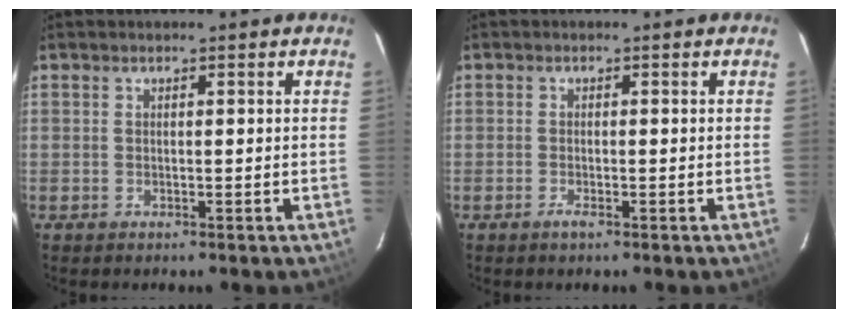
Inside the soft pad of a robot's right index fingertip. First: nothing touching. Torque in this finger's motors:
{"motor_torque": [0.00, -0.06, 0.12, 0.01]}